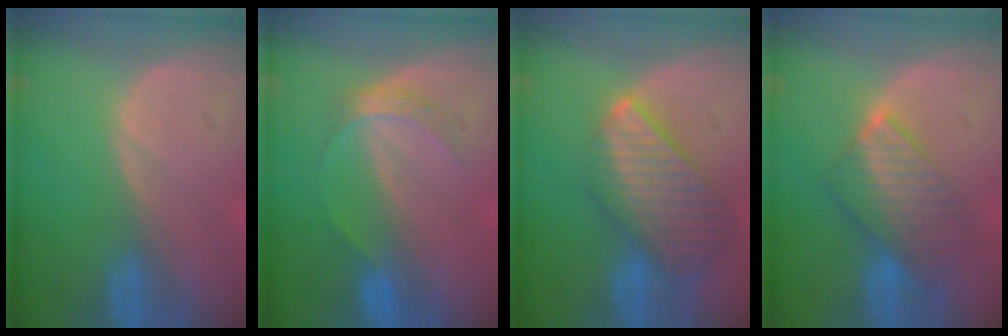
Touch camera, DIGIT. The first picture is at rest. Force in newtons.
{"total": 3.5, "press": 3.5, "slide": 0.4}
{"total": 9.7, "press": 8.5, "slide": 4.7}
{"total": 7.7, "press": 7.2, "slide": 2.8}